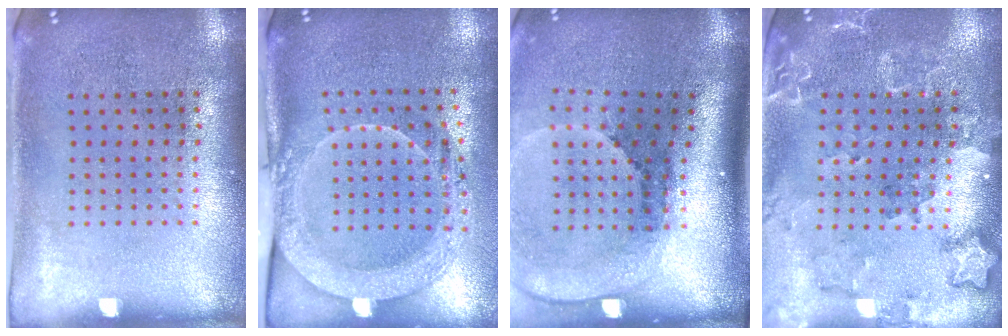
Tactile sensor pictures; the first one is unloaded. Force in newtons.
{"total": 2.0, "press": 2.0, "slide": 0.2}
{"total": 2.5, "press": 1.7, "slide": 1.8}
{"total": 2.0, "press": 1.9, "slide": 0.5}